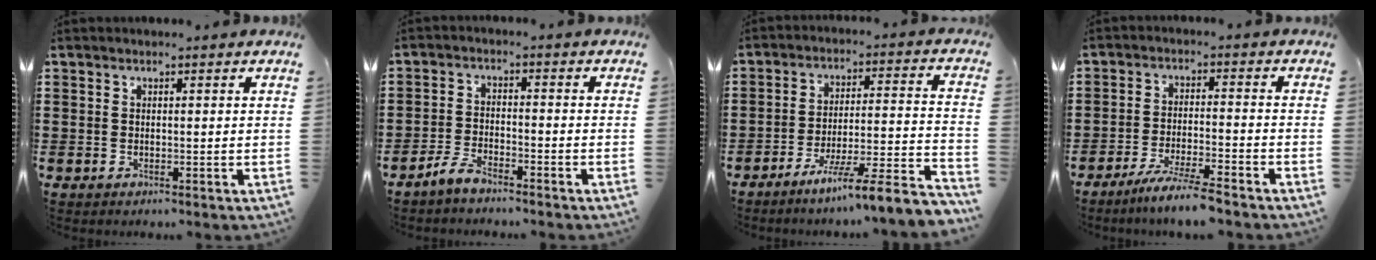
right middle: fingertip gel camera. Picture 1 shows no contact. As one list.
[{"total": 3.6, "force": [-3.2, 0.7, 1.4], "torque": [-0.040, 0.006, -0.068]}, {"total": 8.0, "force": [-6.6, -0.8, 4.4], "torque": [-0.069, -0.015, -0.129]}, {"total": 5.7, "force": [-4.9, -0.5, 2.8], "torque": [-0.055, -0.016, -0.093]}]